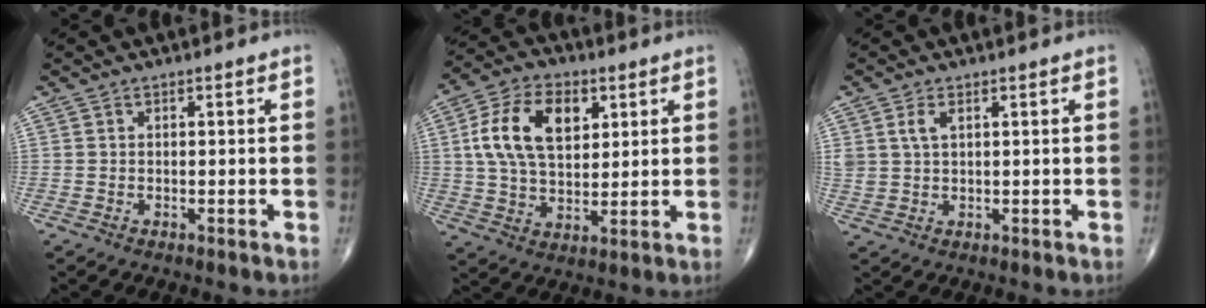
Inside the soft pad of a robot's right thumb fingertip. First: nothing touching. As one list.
[{"total": 14.5, "force": [4.1, 8.8, 10.8], "torque": [-0.180, 0.000, 0.074]}, {"total": 3.2, "force": [1.3, 1.7, 2.3], "torque": [-0.052, 0.000, 0.031]}]